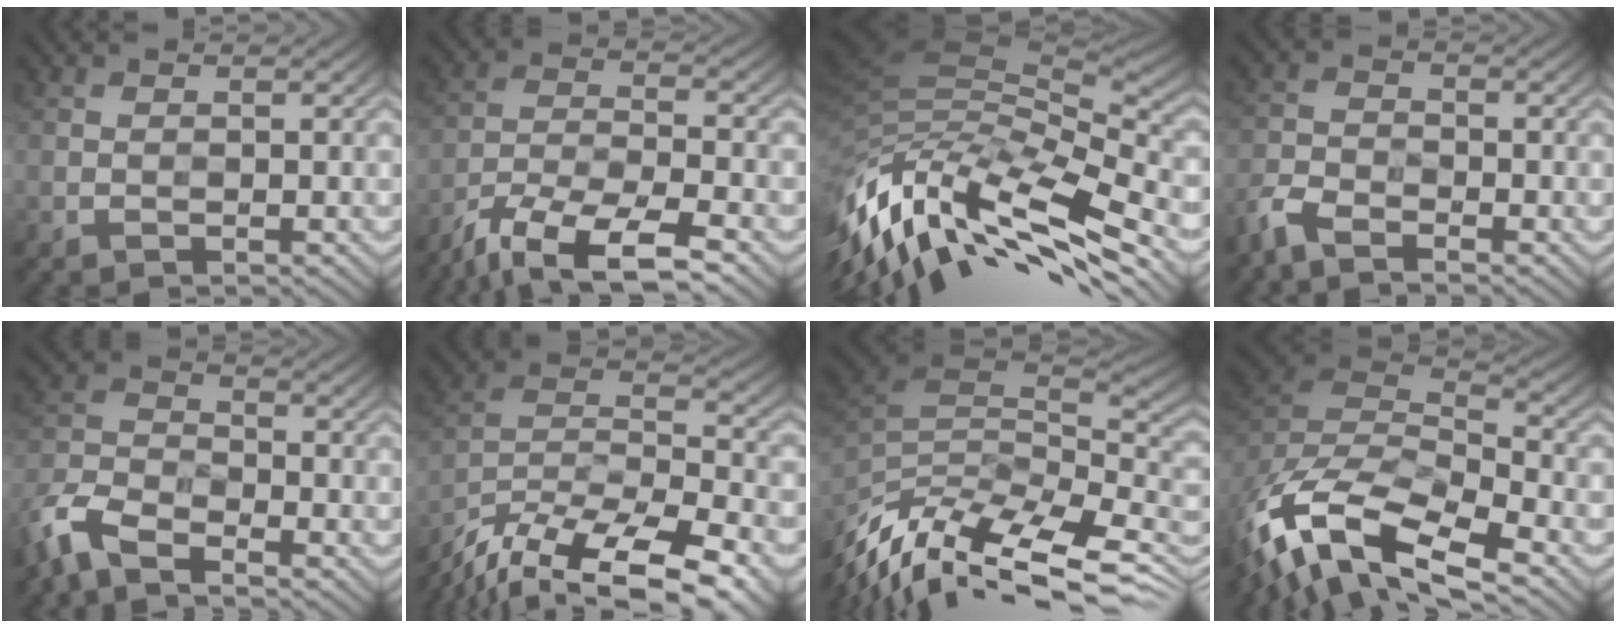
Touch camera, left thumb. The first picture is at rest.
{"total": 10.8, "force": [-8.0, 3.2, 6.6], "torque": [-0.134, -0.010, -0.150]}
{"total": 15.2, "force": [-8.0, 6.8, 11.0], "torque": [-0.264, -0.014, -0.141]}
{"total": 4.1, "force": [-3.5, 1.3, 1.9], "torque": [-0.046, -0.010, -0.084]}
{"total": 7.5, "force": [-5.7, 2.9, 4.0], "torque": [-0.092, -0.013, -0.134]}
{"total": 17.7, "force": [-14.2, 5.5, 9.1], "torque": [-0.183, -0.027, -0.228]}
{"total": 14.7, "force": [-8.4, 6.4, 10.3], "torque": [-0.260, -0.004, -0.146]}
{"total": 14.0, "force": [-9.2, 5.8, 8.8], "torque": [-0.219, -0.023, -0.156]}